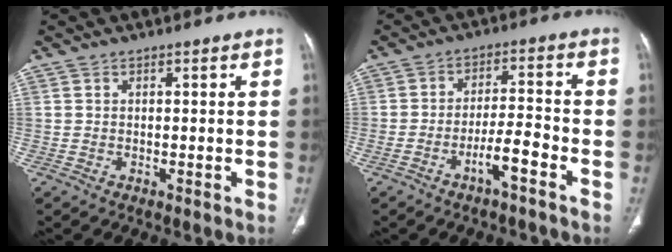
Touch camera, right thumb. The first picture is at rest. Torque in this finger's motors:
{"motor_torque": [2.47, 1.21, 0.78, -0.63, 0.04]}